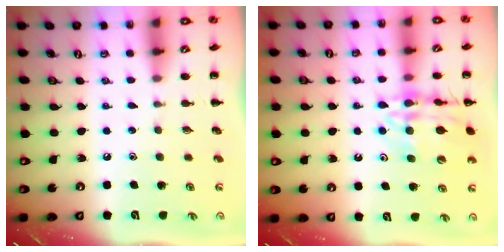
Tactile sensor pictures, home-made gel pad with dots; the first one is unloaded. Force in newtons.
{"total": 15.8, "press": 15.6, "slide": 2.2}